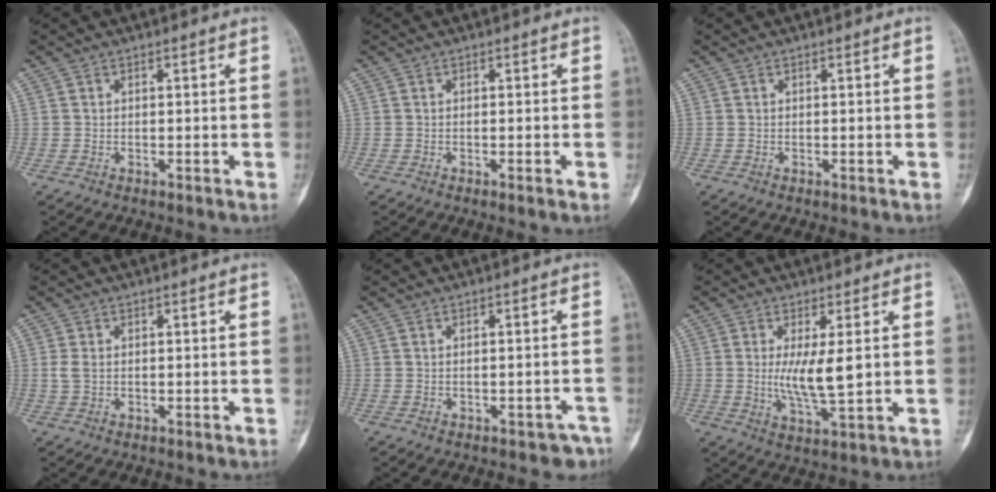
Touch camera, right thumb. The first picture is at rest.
{"total": 1.0, "force": [-0.4, 0.0, 1.0], "torque": [-0.017, -0.003, -0.003]}
{"total": 0.0}
{"total": 1.6, "force": [0.1, 1.0, 1.3], "torque": [-0.036, 0.001, 0.003]}
{"total": 3.7, "force": [-2.8, 1.9, 1.5], "torque": [-0.008, 0.023, -0.028]}
{"total": 7.5, "force": [0.8, 1.7, 7.3], "torque": [-0.143, -0.026, 0.022]}